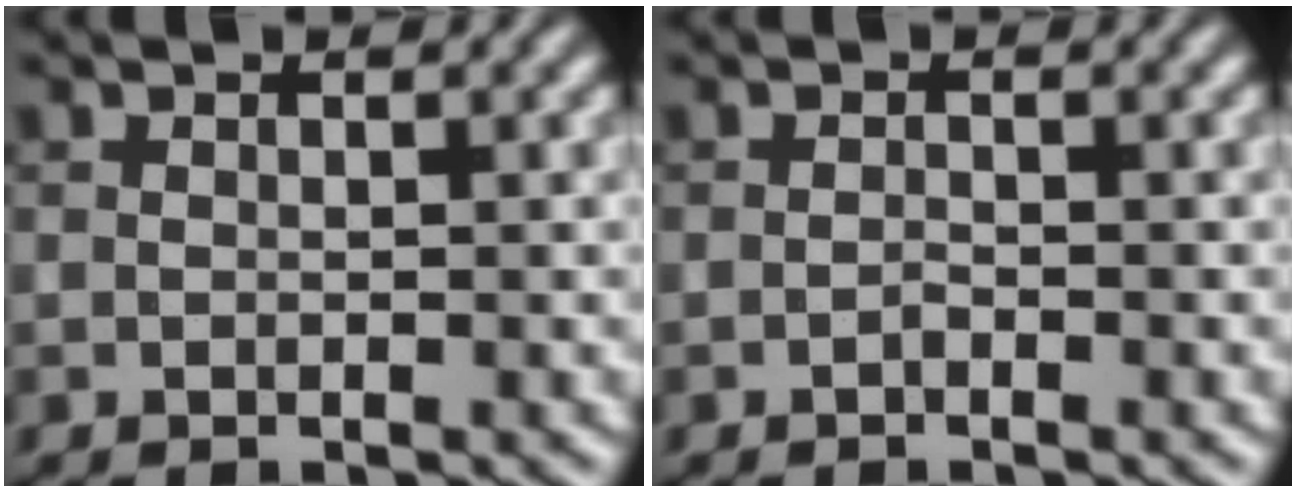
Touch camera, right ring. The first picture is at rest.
{"total": 0.6, "force": [-0.4, 0.2, 0.4], "torque": [-0.007, 0.001, -0.008]}